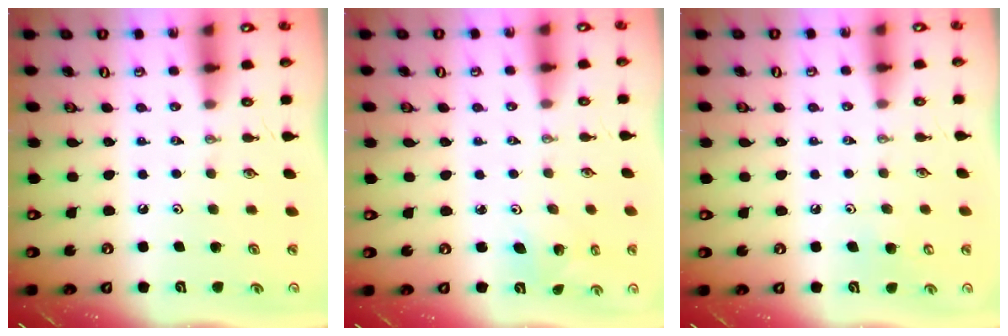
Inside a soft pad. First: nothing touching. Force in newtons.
{"total": 3.2, "press": 3.1, "slide": 0.3}
{"total": 5.0, "press": 5.0, "slide": 0.5}